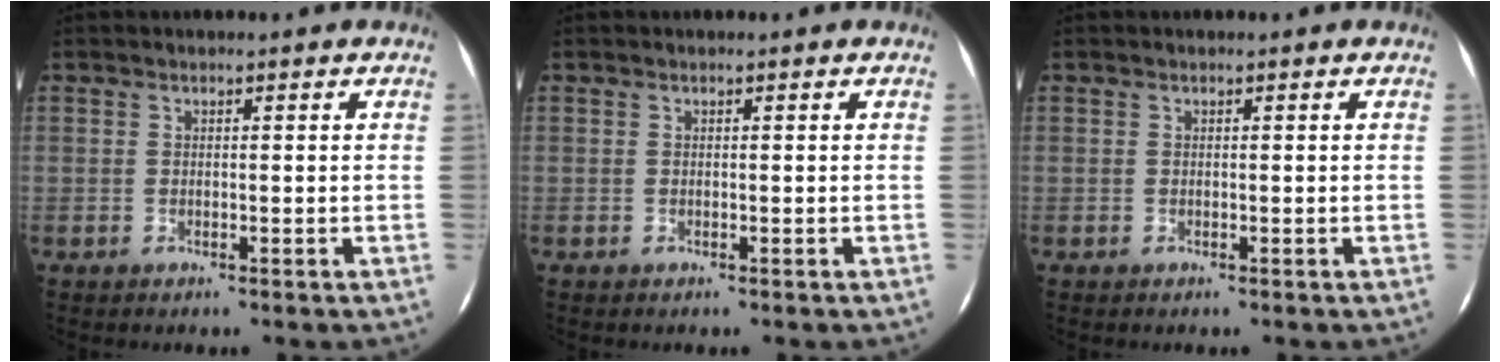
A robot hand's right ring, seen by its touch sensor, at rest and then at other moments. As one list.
[{"total": 0.0}, {"total": 0.0}]